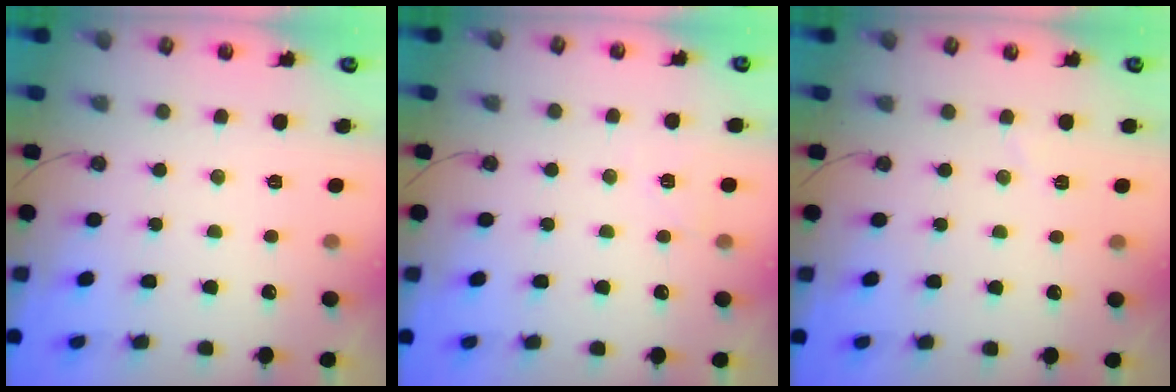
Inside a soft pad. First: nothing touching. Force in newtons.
{"total": 5.0, "press": 4.7, "slide": 1.8}
{"total": 3.8, "press": 2.7, "slide": 2.7}